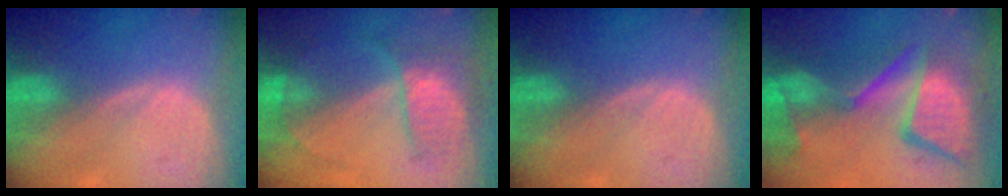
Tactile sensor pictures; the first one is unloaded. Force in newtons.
{"total": 7.2, "press": 6.1, "slide": 3.9}
{"total": 0.0}
{"total": 13.7, "press": 11.3, "slide": 7.8}